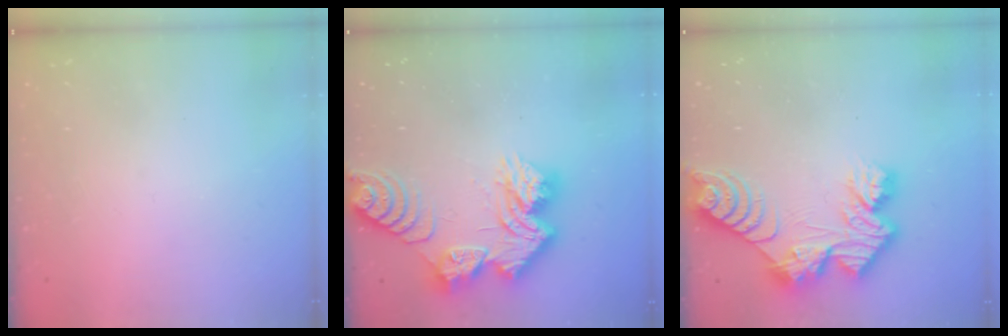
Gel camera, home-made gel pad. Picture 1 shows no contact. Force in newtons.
{"total": 17.2, "press": 17.1, "slide": 1.7}
{"total": 13.6, "press": 13.6, "slide": 0.9}